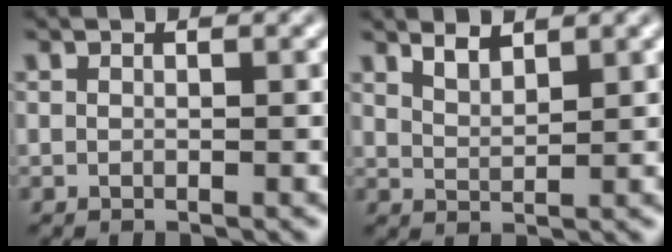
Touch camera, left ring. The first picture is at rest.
{"total": 1.9, "force": [1.7, 0.4, 0.8], "torque": [-0.018, -0.001, 0.033]}